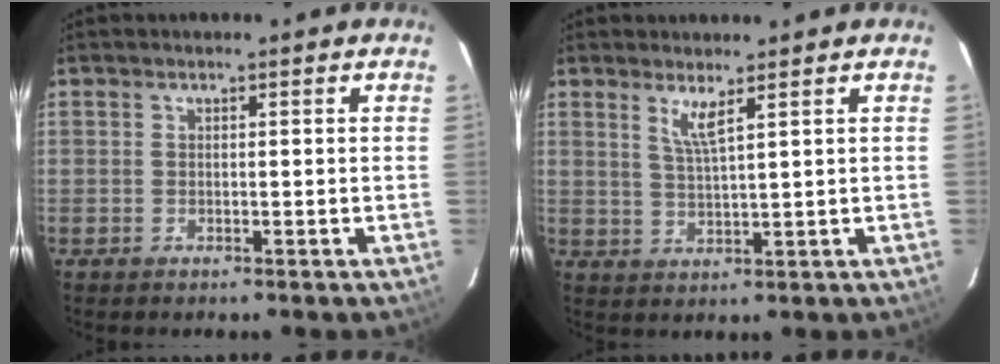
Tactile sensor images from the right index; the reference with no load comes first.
{"total": 3.5, "force": [2.2, -0.2, 2.7], "torque": [-0.056, -0.009, 0.041]}